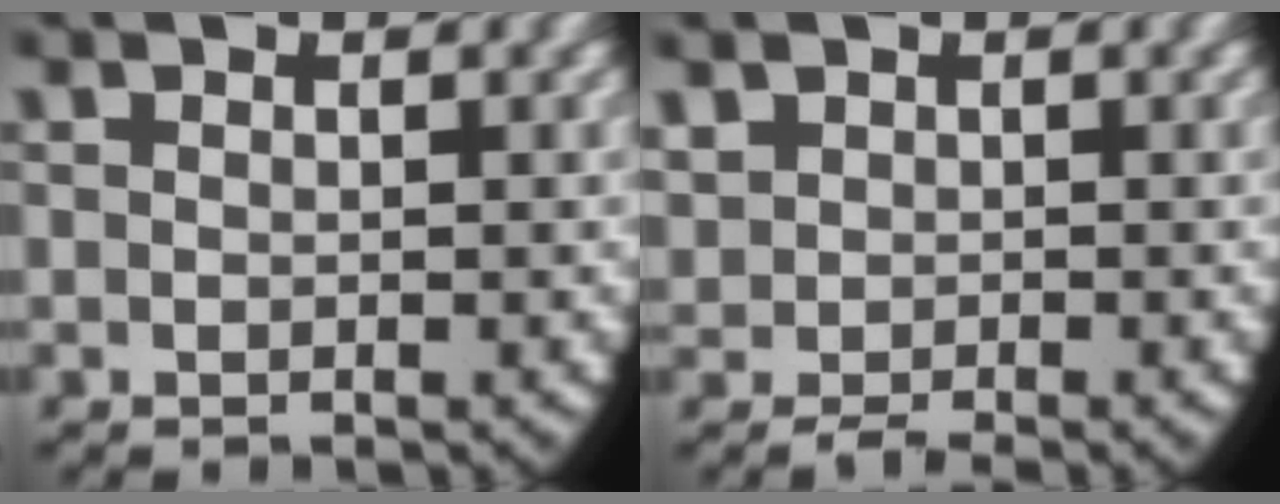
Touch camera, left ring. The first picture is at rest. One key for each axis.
{"total": 2.4, "fx": -0.1, "fy": 2.1, "fz": 1.2, "tx": -0.039, "ty": -0.016, "tz": 0.010}